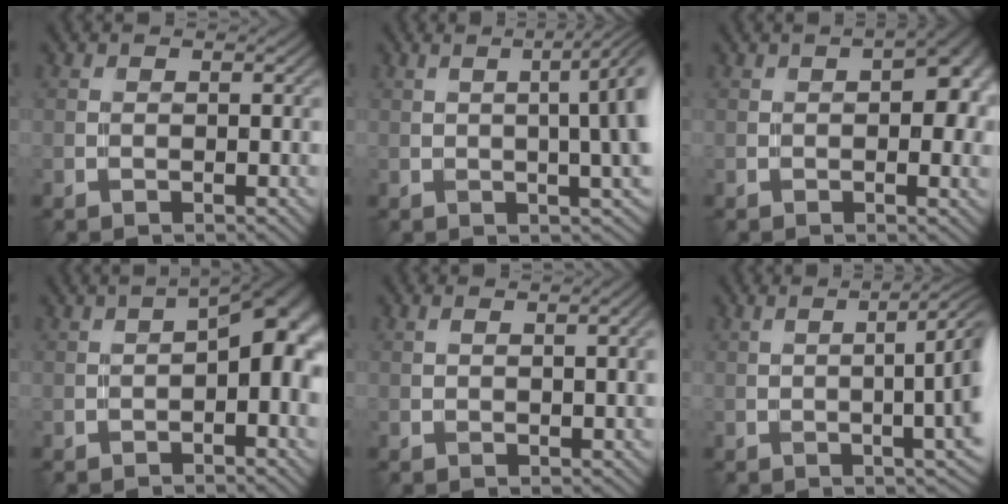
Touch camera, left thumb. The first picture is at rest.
{"total": 7.6, "force": [0.7, 1.6, 7.4], "torque": [-0.077, 0.012, 0.021]}
{"total": 5.1, "force": [0.2, 1.6, 4.9], "torque": [-0.068, -0.003, 0.013]}
{"total": 6.3, "force": [-0.2, 1.8, 6.0], "torque": [-0.087, 0.007, 0.000]}
{"total": 2.4, "force": [0.5, 0.6, 2.3], "torque": [-0.027, 0.003, 0.012]}
{"total": 7.7, "force": [0.4, 1.4, 7.6], "torque": [-0.092, 0.002, 0.019]}